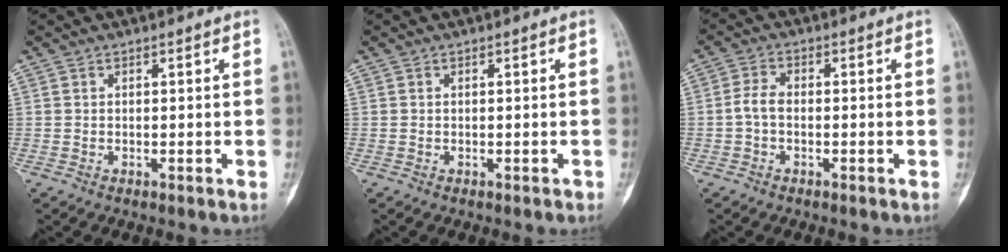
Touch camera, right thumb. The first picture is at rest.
{"total": 0.0}
{"total": 3.1, "force": [-0.5, 1.9, 2.4], "torque": [-0.047, 0.013, -0.018]}